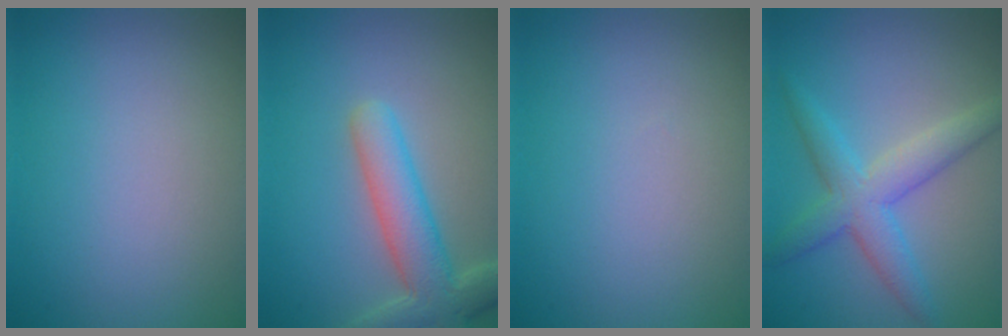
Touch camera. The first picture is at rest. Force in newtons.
{"total": 5.4, "press": 5.4, "slide": 0.4}
{"total": 0.0}
{"total": 4.4, "press": 4.4, "slide": 0.0}